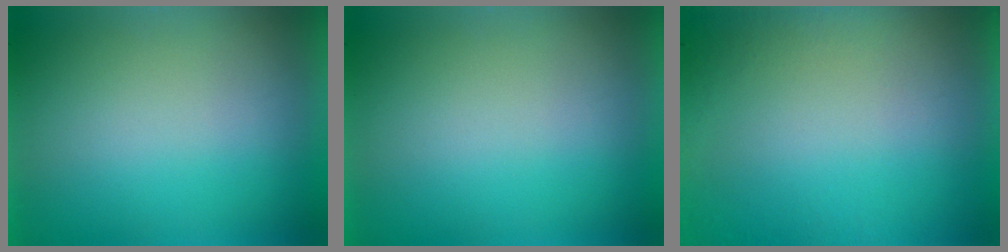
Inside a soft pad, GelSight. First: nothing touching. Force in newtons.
{"total": 0.0}
{"total": 2.8}